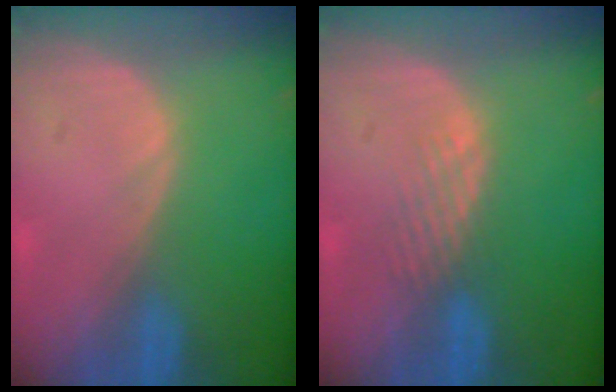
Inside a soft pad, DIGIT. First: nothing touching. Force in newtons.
{"total": 2.2, "press": 2.2, "slide": 0.2}